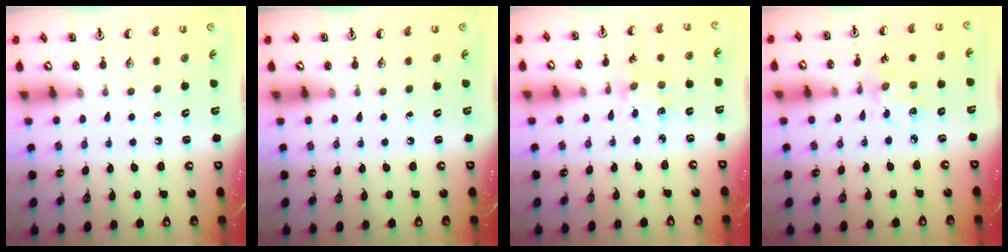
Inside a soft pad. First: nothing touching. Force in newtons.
{"total": 0.0}
{"total": 1.6, "press": 1.5, "slide": 0.5}
{"total": 3.3, "press": 3.3, "slide": 0.7}